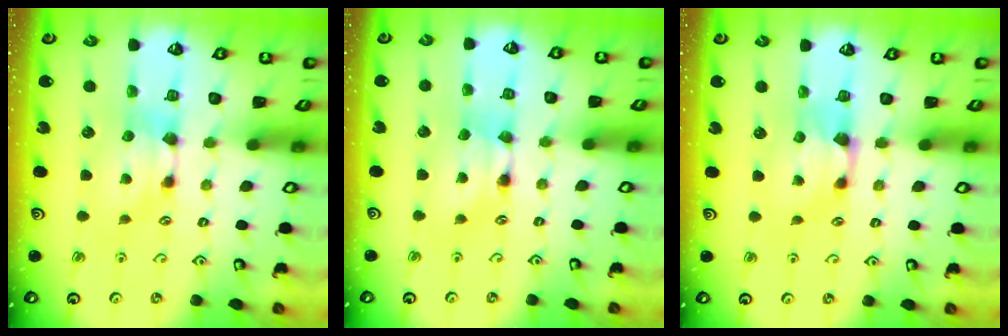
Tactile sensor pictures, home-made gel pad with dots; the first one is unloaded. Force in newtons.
{"total": 1.6, "press": 1.6, "slide": 0.1}
{"total": 0.6, "press": 0.1, "slide": 0.6}